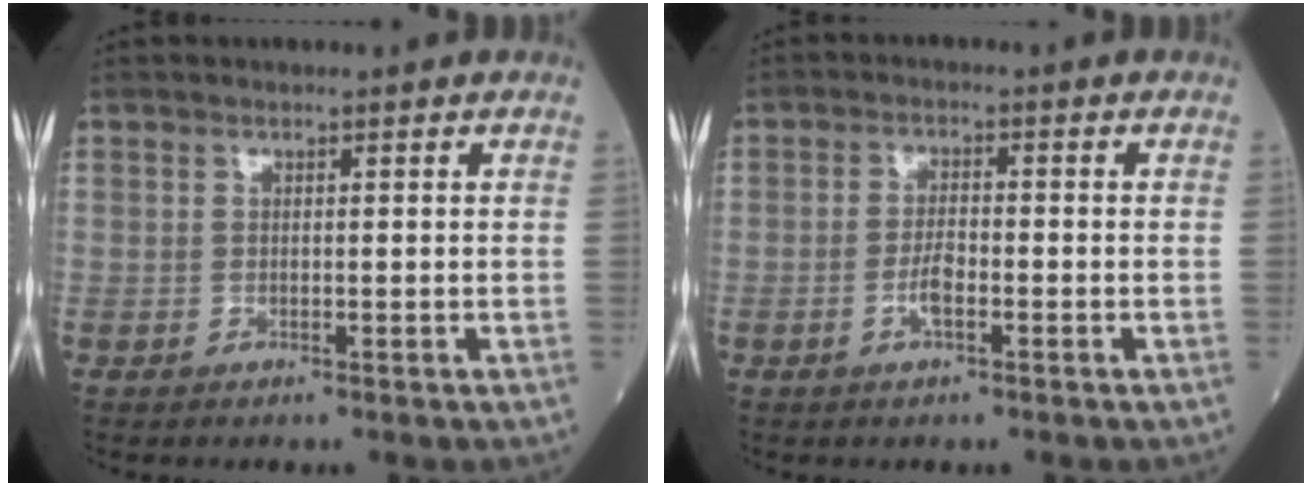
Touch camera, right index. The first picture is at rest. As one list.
[{"total": 3.0, "force": [-1.2, 0.8, 2.6], "torque": [-0.053, 0.002, -0.022]}]